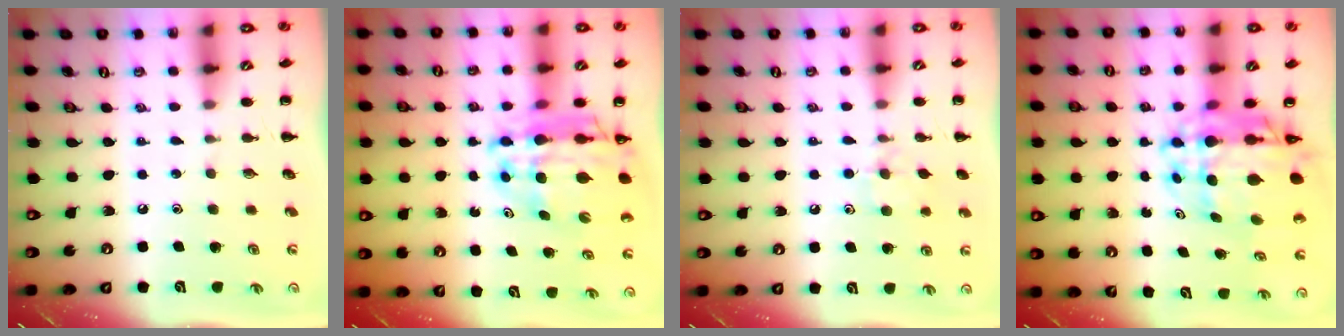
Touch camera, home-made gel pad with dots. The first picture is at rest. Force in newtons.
{"total": 15.1, "press": 14.6, "slide": 4.0}
{"total": 7.8, "press": 7.5, "slide": 2.0}
{"total": 11.8, "press": 11.1, "slide": 3.8}